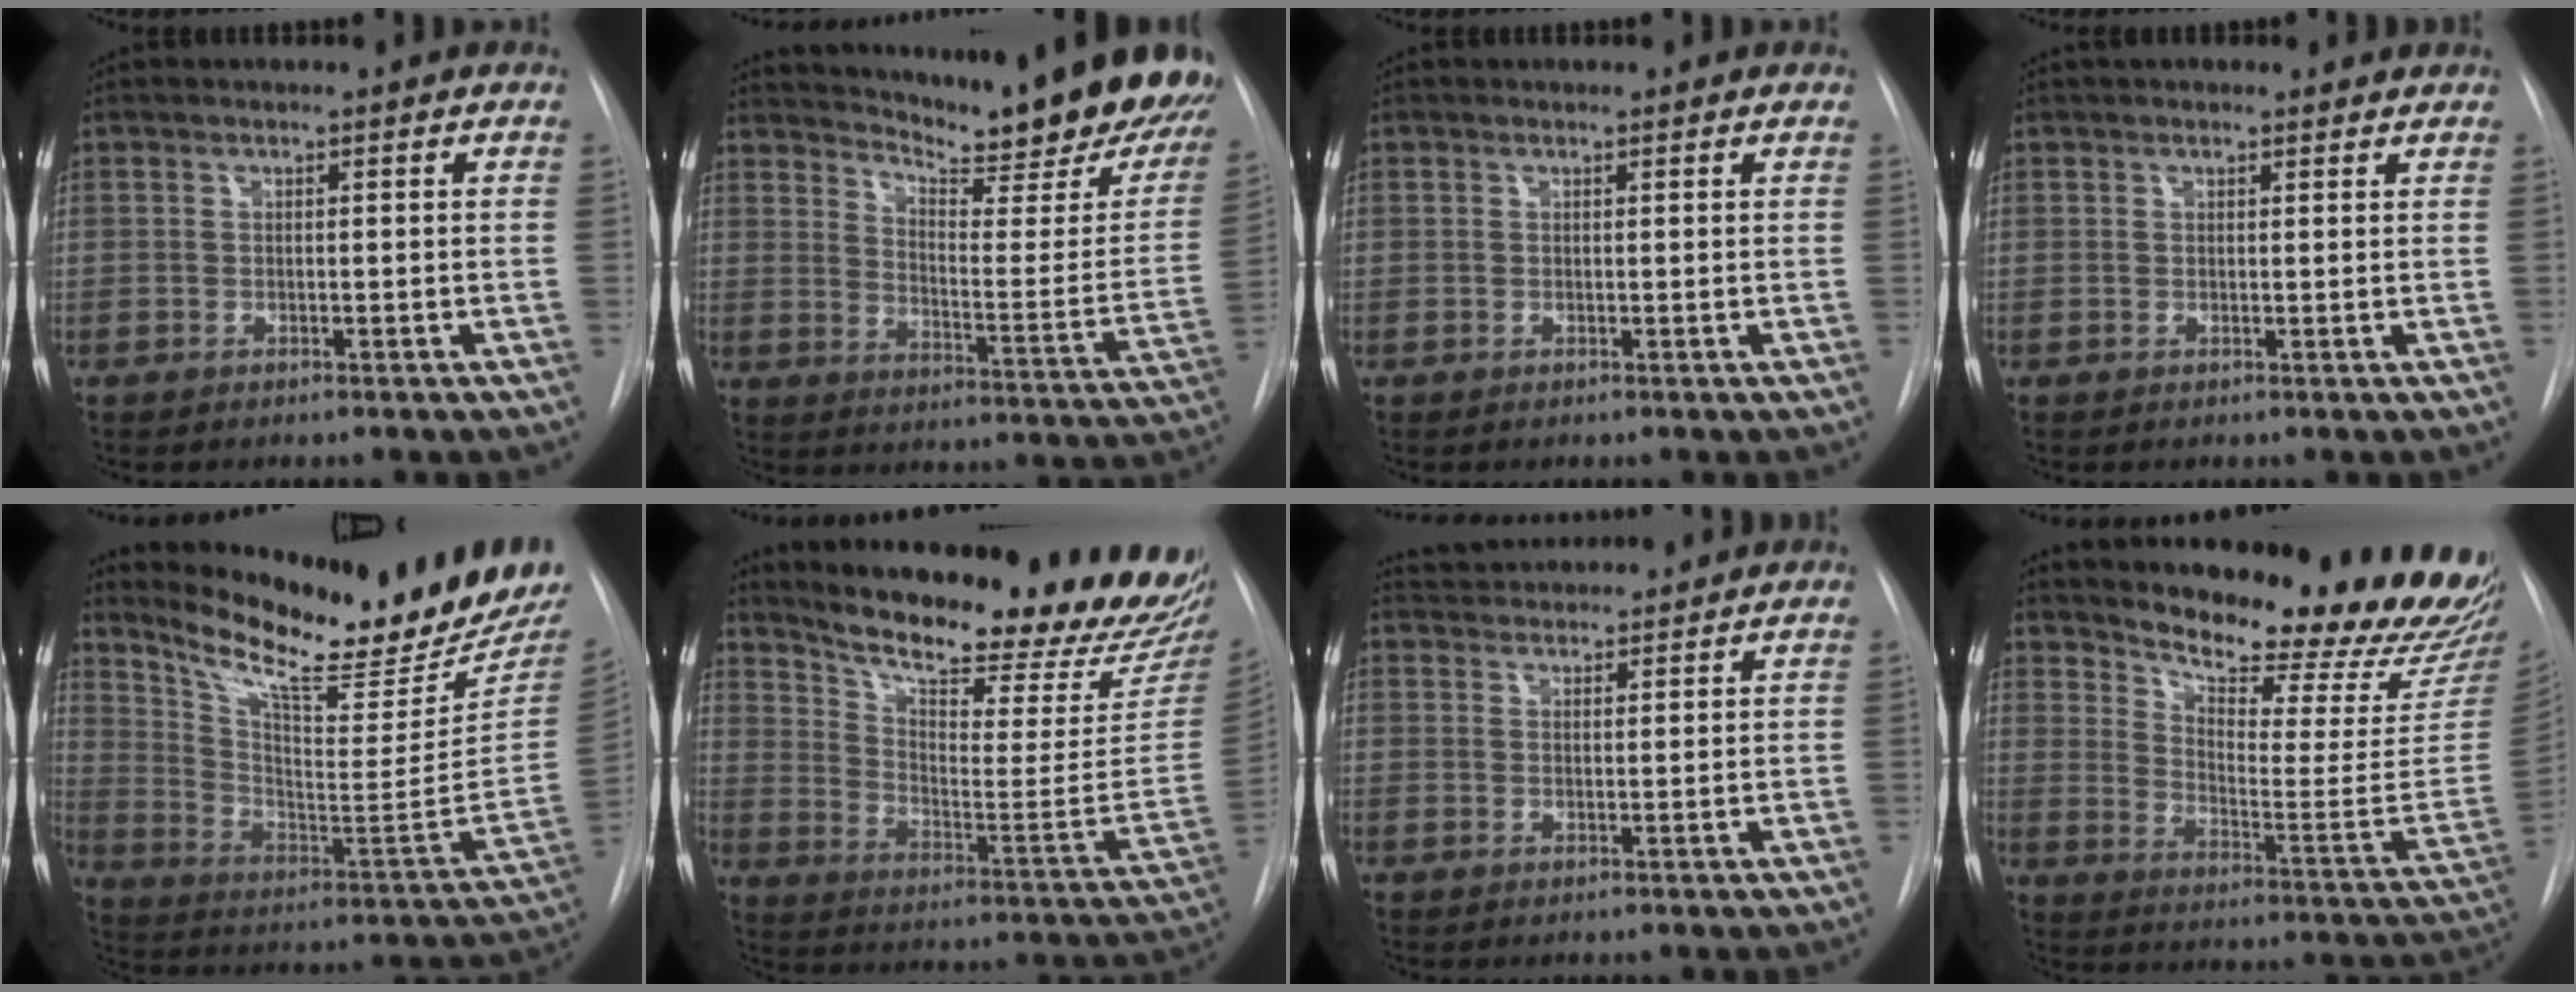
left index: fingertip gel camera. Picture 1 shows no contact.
{"total": 26.8, "force": [23.8, 3.8, 11.9], "torque": [-0.178, -0.114, 0.291]}
{"total": 0.6, "force": [0.6, 0.2, 0.0], "torque": [-0.005, 0.002, 0.008]}
{"total": 4.5, "force": [4.0, 1.5, 1.6], "torque": [-0.018, 0.026, 0.044]}
{"total": 23.5, "force": [20.6, 2.6, 11.0], "torque": [-0.189, -0.075, 0.302]}
{"total": 27.8, "force": [24.5, 4.2, 12.5], "torque": [-0.200, -0.091, 0.323]}
{"total": 5.8, "force": [5.7, 0.6, 1.0], "torque": [-0.019, 0.038, 0.084]}
{"total": 26.2, "force": [23.6, 3.8, 10.8], "torque": [-0.162, -0.112, 0.299]}